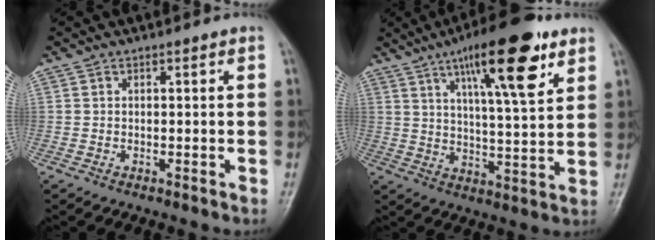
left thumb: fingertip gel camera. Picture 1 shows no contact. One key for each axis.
{"total": 17.3, "fx": 9.2, "fy": 4.3, "fz": 14.0, "tx": -0.197, "ty": -0.035, "tz": 0.143}